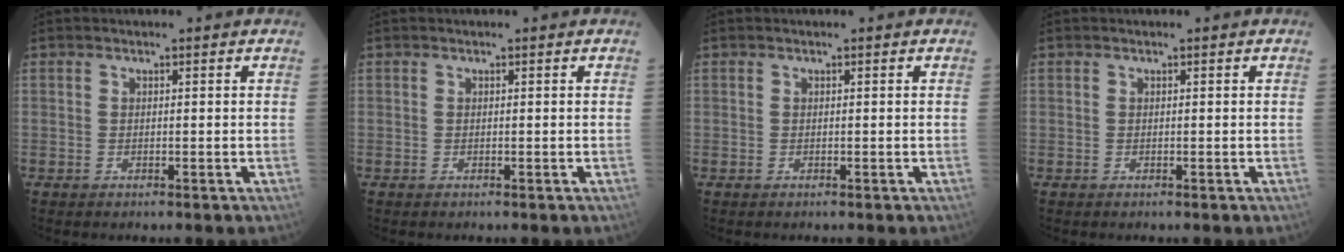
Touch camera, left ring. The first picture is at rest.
{"total": 0.0}
{"total": 0.0}
{"total": 0.0}